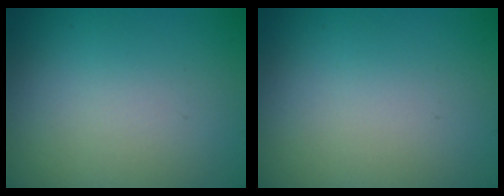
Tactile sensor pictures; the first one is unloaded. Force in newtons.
{"total": 0.0}